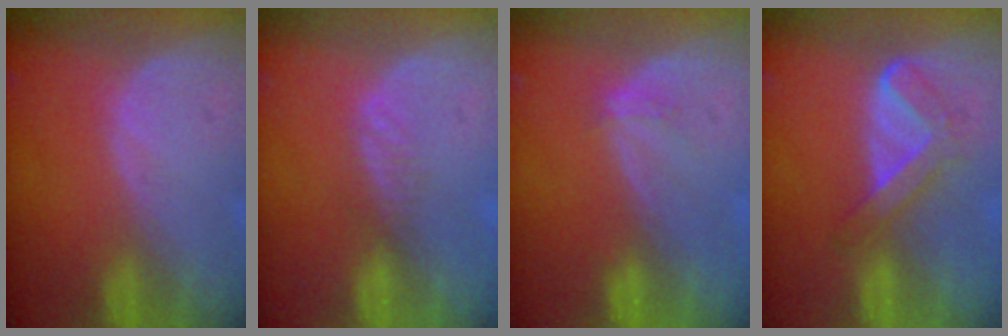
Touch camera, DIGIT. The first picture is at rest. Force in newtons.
{"total": 1.7, "press": 1.4, "slide": 1.0}
{"total": 1.5, "press": 1.1, "slide": 1.0}
{"total": 5.7, "press": 4.8, "slide": 3.1}